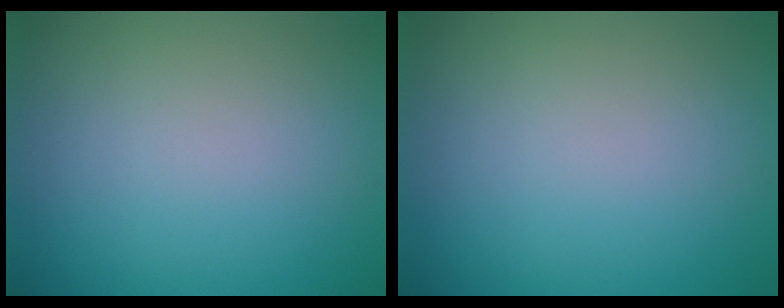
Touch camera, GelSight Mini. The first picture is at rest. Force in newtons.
{"total": 0.0}